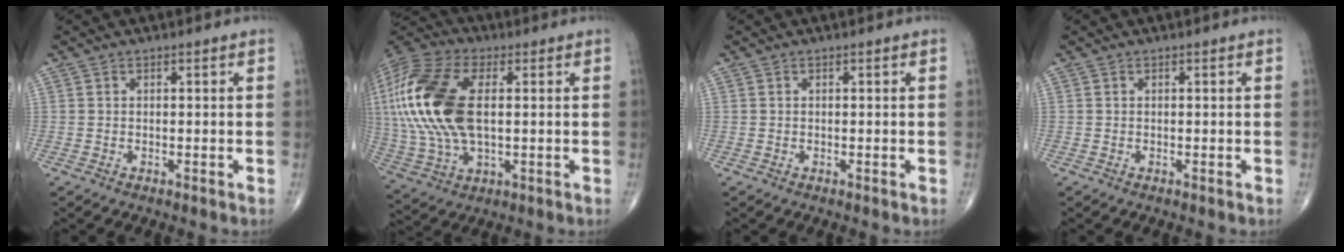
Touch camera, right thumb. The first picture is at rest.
{"total": 23.8, "force": [2.9, 12.5, 20.1], "torque": [-0.463, 0.004, 0.051]}
{"total": 0.0}
{"total": 0.0}